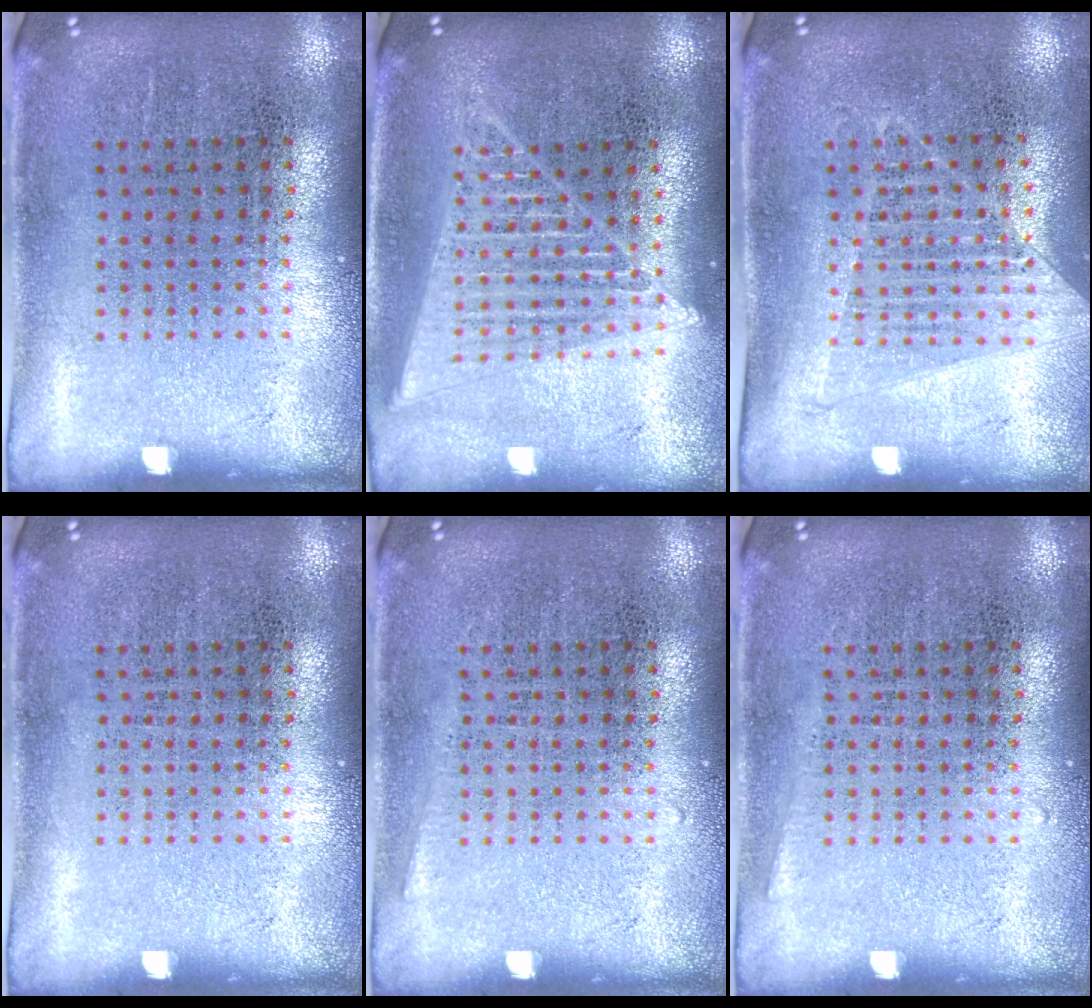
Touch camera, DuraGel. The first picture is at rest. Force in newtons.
{"total": 1.8, "press": 1.6, "slide": 0.8}
{"total": 1.3, "press": 1.2, "slide": 0.4}
{"total": 0.0}
{"total": 0.5, "press": 0.5, "slide": 0.1}
{"total": 0.5, "press": 0.5, "slide": 0.1}